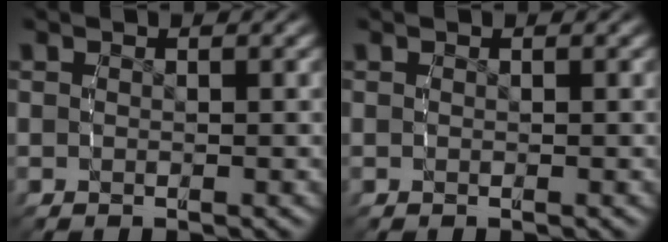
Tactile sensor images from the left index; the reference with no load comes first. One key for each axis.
{"total": 0.0}